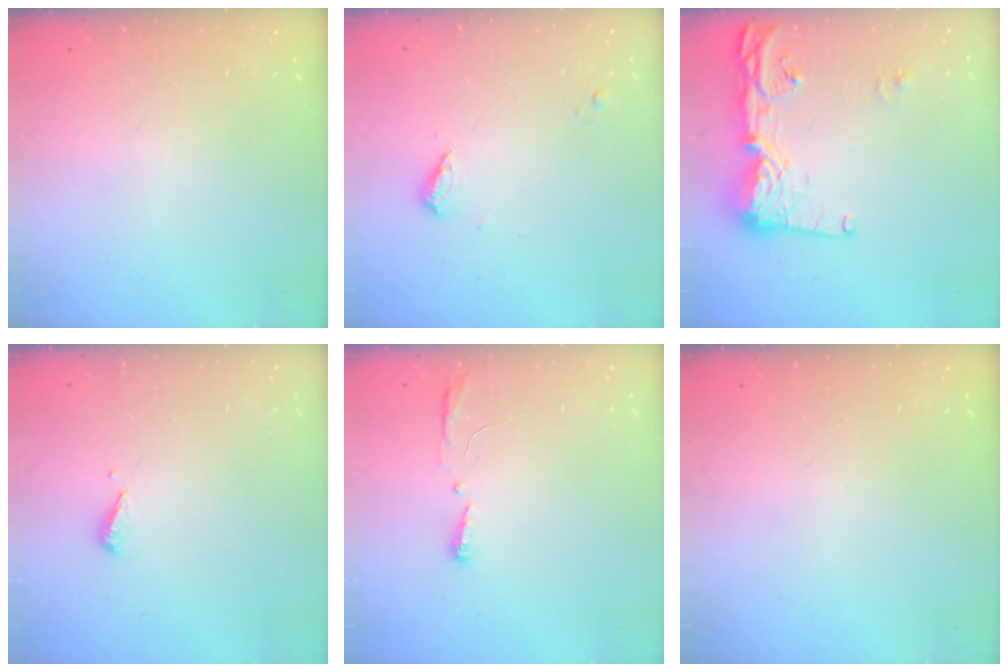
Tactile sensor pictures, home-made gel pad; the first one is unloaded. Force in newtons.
{"total": 6.4, "press": 6.4, "slide": 0.7}
{"total": 14.9, "press": 14.8, "slide": 1.2}
{"total": 3.1, "press": 3.1, "slide": 0.2}
{"total": 4.1, "press": 3.9, "slide": 1.2}
{"total": 0.0}